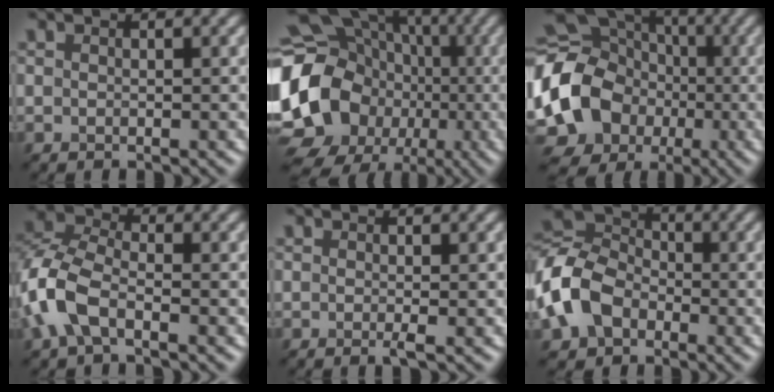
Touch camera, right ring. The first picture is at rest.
{"total": 20.5, "force": [-3.5, 18.0, 9.1], "torque": [-0.167, -0.004, -0.103]}
{"total": 15.6, "force": [-2.2, 13.6, 7.4], "torque": [-0.159, -0.014, -0.070]}
{"total": 6.4, "force": [-2.4, 3.8, 4.6], "torque": [-0.121, 0.010, -0.062]}
{"total": 0.9, "force": [-0.4, 0.0, 0.8], "torque": [-0.020, -0.006, -0.007]}
{"total": 8.4, "force": [-2.3, 6.5, 4.8], "torque": [-0.116, 0.010, -0.065]}